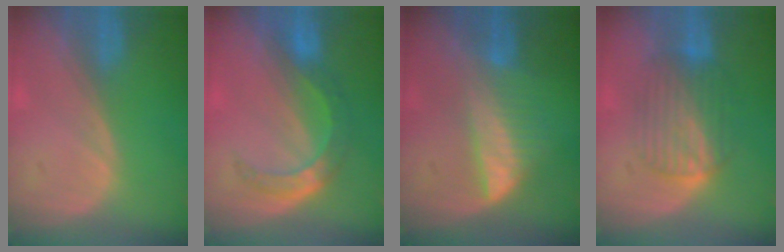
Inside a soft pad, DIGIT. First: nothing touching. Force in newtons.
{"total": 5.6, "press": 5.4, "slide": 1.2}
{"total": 6.5, "press": 6.1, "slide": 2.2}
{"total": 6.7, "press": 6.6, "slide": 0.6}